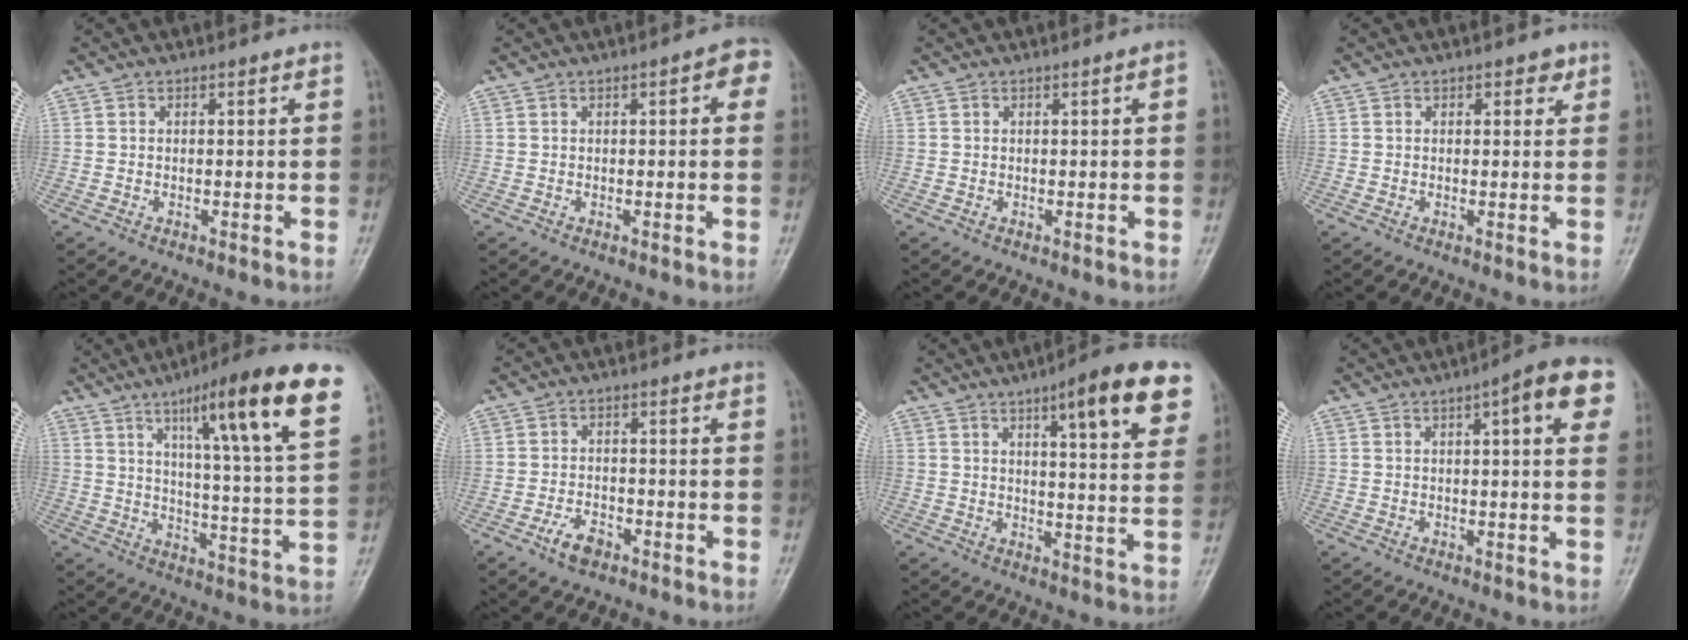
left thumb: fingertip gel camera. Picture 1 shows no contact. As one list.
[{"total": 4.0, "force": [1.0, 1.5, 3.5], "torque": [-0.032, 0.008, 0.004]}, {"total": 0.8, "force": [0.0, 0.1, 0.8], "torque": [-0.013, 0.001, 0.001]}, {"total": 2.2, "force": [1.2, 1.4, 1.3], "torque": [0.002, -0.002, 0.011]}, {"total": 20.9, "force": [11.0, 2.5, 17.6], "torque": [-0.239, -0.033, 0.161]}, {"total": 4.1, "force": [-2.5, 2.3, 2.3], "torque": [-0.038, 0.015, -0.046]}, {"total": 14.5, "force": [7.6, 3.0, 12.0], "torque": [-0.138, -0.026, 0.099]}, {"total": 9.6, "force": [3.4, 2.4, 8.7], "torque": [-0.096, 0.014, 0.034]}]